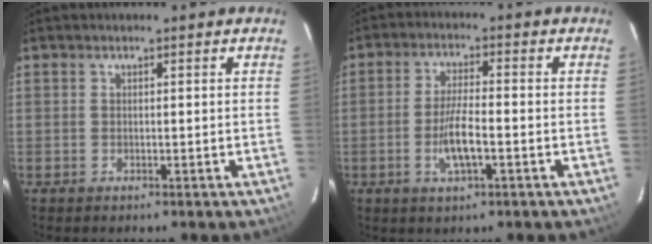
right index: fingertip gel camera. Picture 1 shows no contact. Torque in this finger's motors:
{"motor_torque": [0.49, -0.40, 0.33, 0.05]}